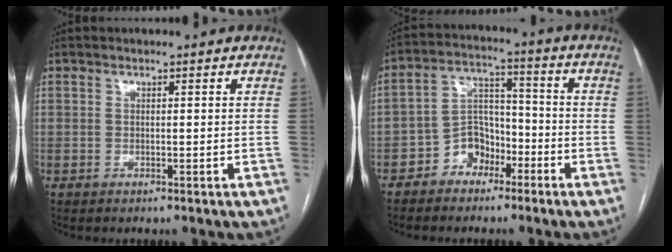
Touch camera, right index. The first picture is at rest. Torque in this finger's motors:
{"motor_torque": [-0.09, -0.13, -0.42, -0.19]}